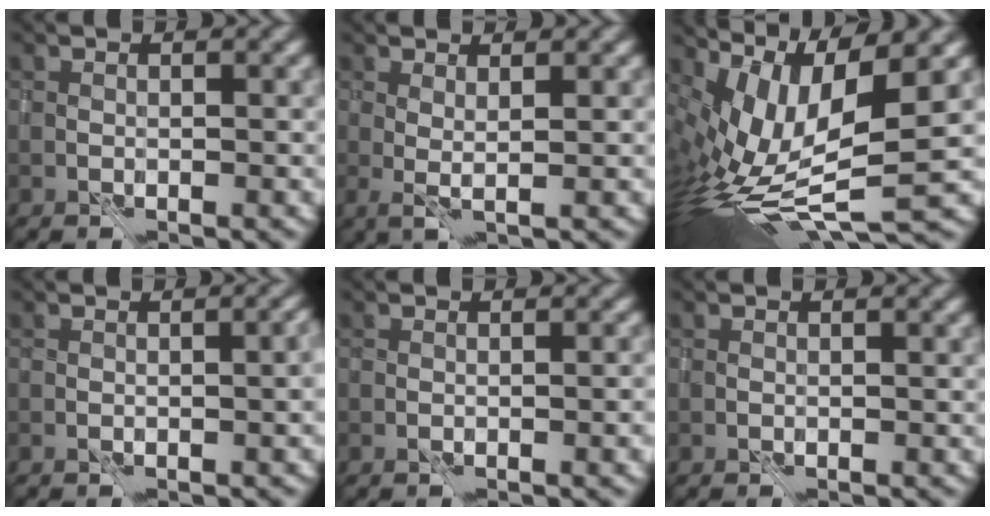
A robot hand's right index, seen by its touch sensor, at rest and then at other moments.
{"total": 1.7, "force": [1.4, 0.0, 0.9], "torque": [-0.014, -0.002, 0.023]}
{"total": 11.2, "force": [1.5, 3.7, 10.5], "torque": [-0.220, -0.007, 0.038]}
{"total": 3.8, "force": [-0.8, 1.7, 3.3], "torque": [-0.012, 0.003, 0.001]}
{"total": 1.3, "force": [-0.4, 0.3, 1.2], "torque": [-0.007, 0.007, 0.000]}
{"total": 0.0}